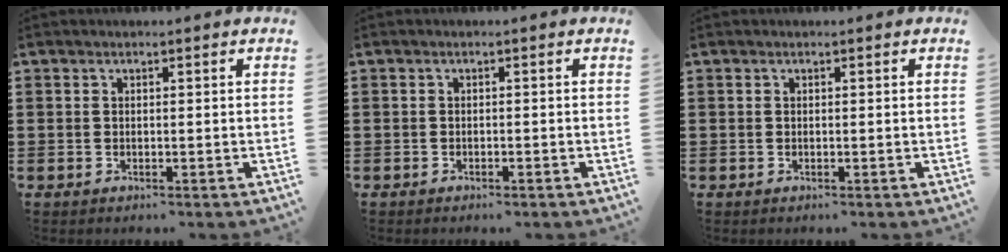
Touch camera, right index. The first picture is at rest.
{"total": 0.8, "force": [-0.8, 0.3, 0.0], "torque": [-0.002, 0.004, -0.019]}
{"total": 0.0}